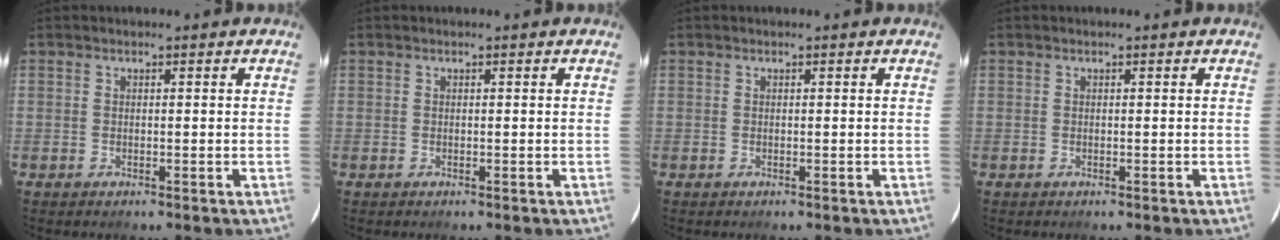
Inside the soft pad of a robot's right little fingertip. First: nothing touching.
{"total": 0.0}
{"total": 0.0}
{"total": 0.0}